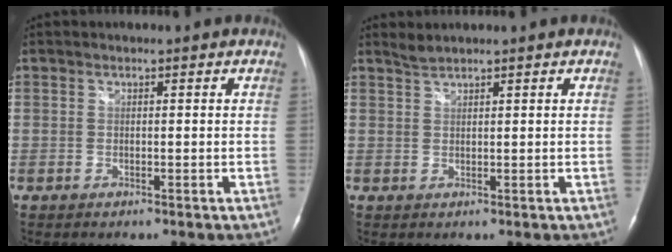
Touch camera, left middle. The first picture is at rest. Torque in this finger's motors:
{"motor_torque": [0.08, -0.03, -0.07, 0.01]}